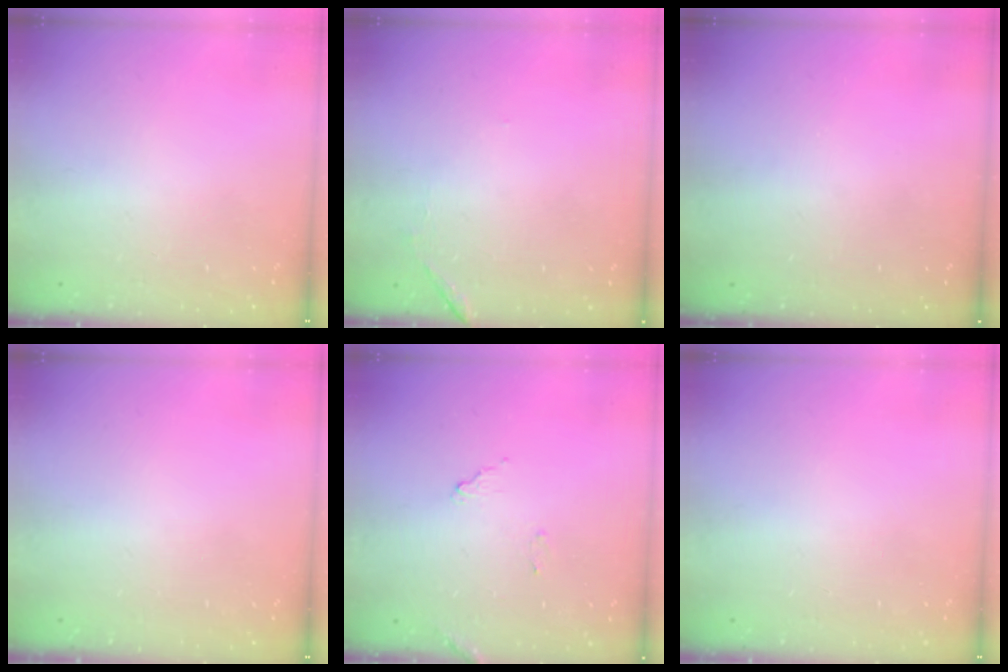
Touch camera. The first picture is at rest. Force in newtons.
{"total": 6.7, "press": 6.7, "slide": 0.3}
{"total": 2.9, "press": 2.8, "slide": 0.9}
{"total": 0.0}
{"total": 8.9, "press": 8.9, "slide": 0.5}
{"total": 0.0}